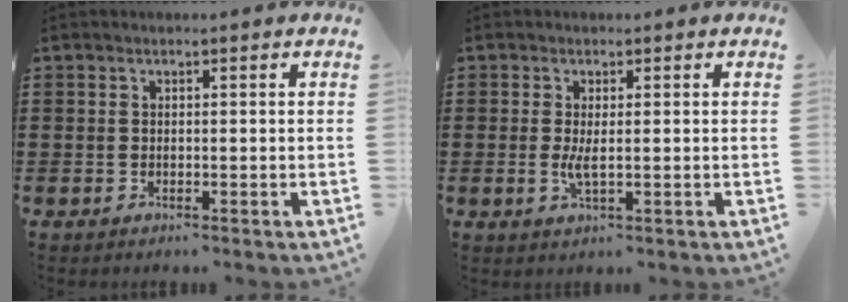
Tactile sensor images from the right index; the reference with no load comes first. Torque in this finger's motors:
{"motor_torque": [-0.50, 1.63, 0.03, 0.01]}